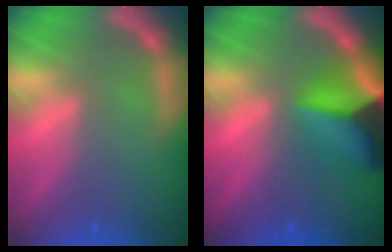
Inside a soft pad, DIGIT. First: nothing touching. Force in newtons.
{"total": 9.9}